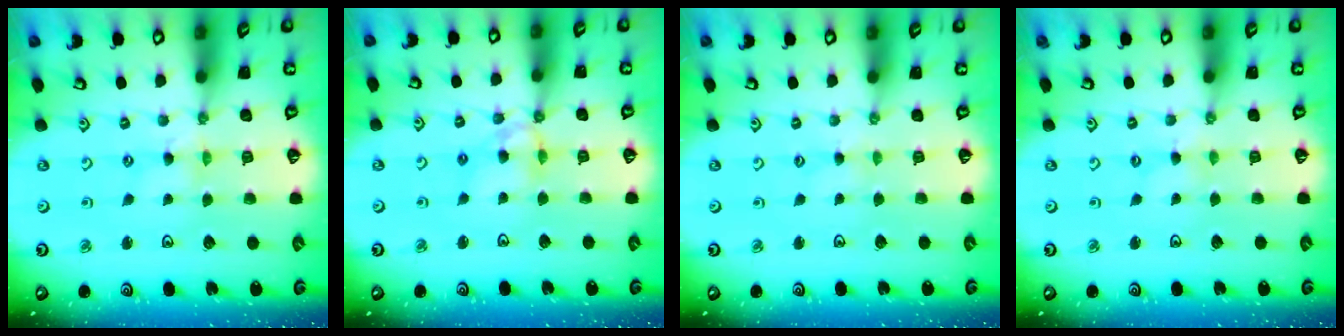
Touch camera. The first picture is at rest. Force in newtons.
{"total": 9.0, "press": 9.0, "slide": 0.9}
{"total": 0.0}
{"total": 0.5, "press": 0.5, "slide": 0.1}